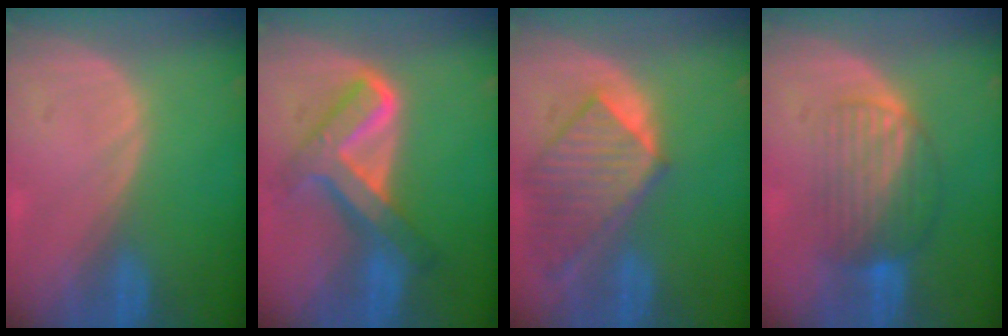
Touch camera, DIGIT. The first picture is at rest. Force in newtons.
{"total": 8.4, "press": 8.3, "slide": 0.7}
{"total": 8.8, "press": 7.9, "slide": 4.0}
{"total": 6.9, "press": 6.5, "slide": 2.3}